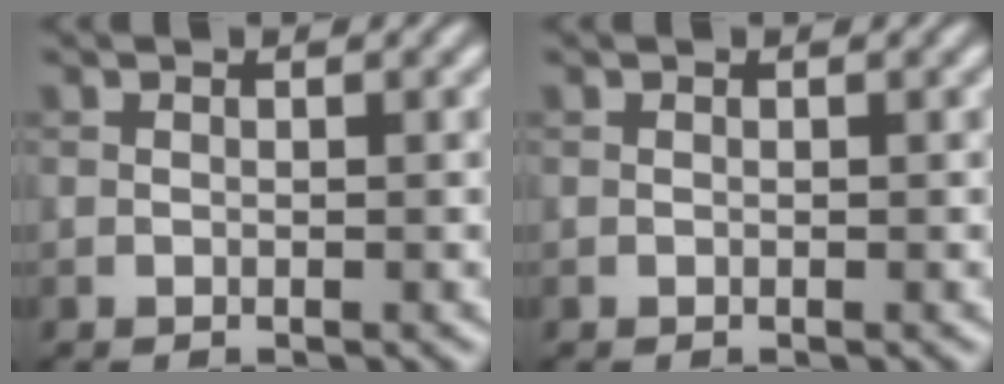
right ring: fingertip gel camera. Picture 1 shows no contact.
{"total": 0.0}